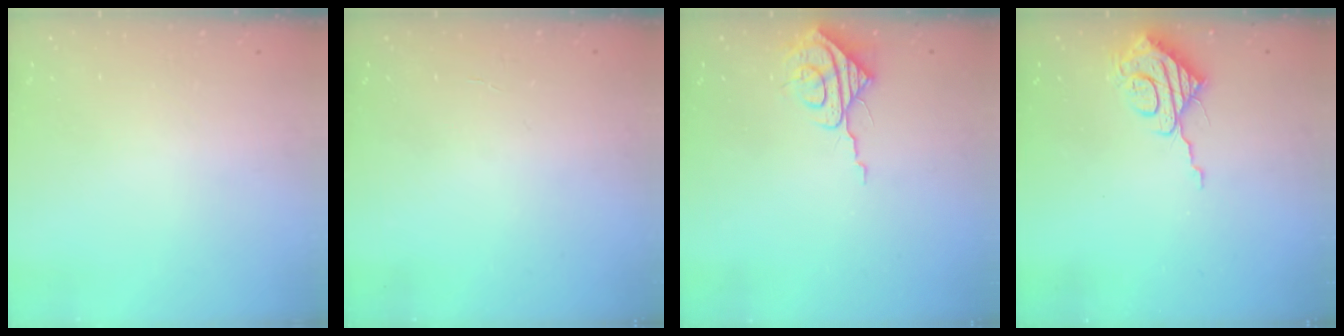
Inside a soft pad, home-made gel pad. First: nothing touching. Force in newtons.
{"total": 1.1, "press": 1.1, "slide": 0.2}
{"total": 7.6, "press": 7.6, "slide": 0.8}
{"total": 9.5, "press": 9.5, "slide": 0.7}